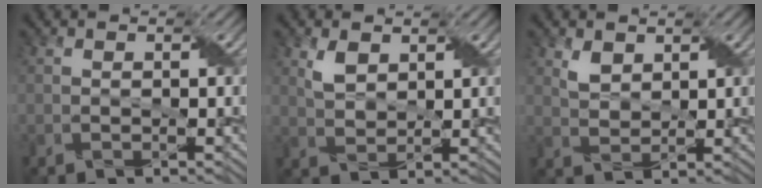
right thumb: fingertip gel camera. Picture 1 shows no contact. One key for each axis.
{"total": 3.2, "fx": 1.7, "fy": 1.8, "fz": 1.9, "tx": -0.048, "ty": -0.001, "tz": 0.038}
{"total": 2.7, "fx": 1.7, "fy": 1.7, "fz": 1.3, "tx": -0.035, "ty": -0.004, "tz": 0.038}